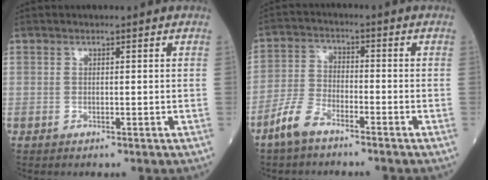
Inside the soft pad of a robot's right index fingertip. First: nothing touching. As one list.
[{"total": 5.8, "force": [-4.5, 1.9, 3.1], "torque": [-0.078, -0.003, -0.094]}]